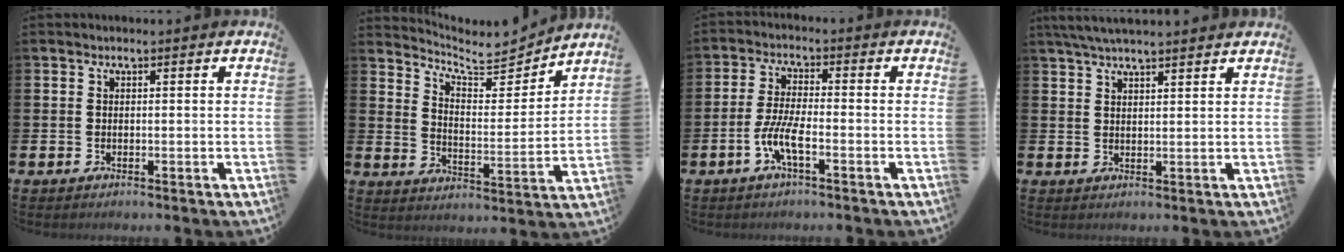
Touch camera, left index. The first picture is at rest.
{"total": 6.9, "force": [6.7, 1.3, 1.2], "torque": [-0.043, -0.060, 0.113]}
{"total": 4.6, "force": [-2.1, 0.8, 4.0], "torque": [-0.093, -0.003, -0.041]}
{"total": 4.2, "force": [3.9, 0.4, 1.5], "torque": [-0.037, -0.007, 0.072]}